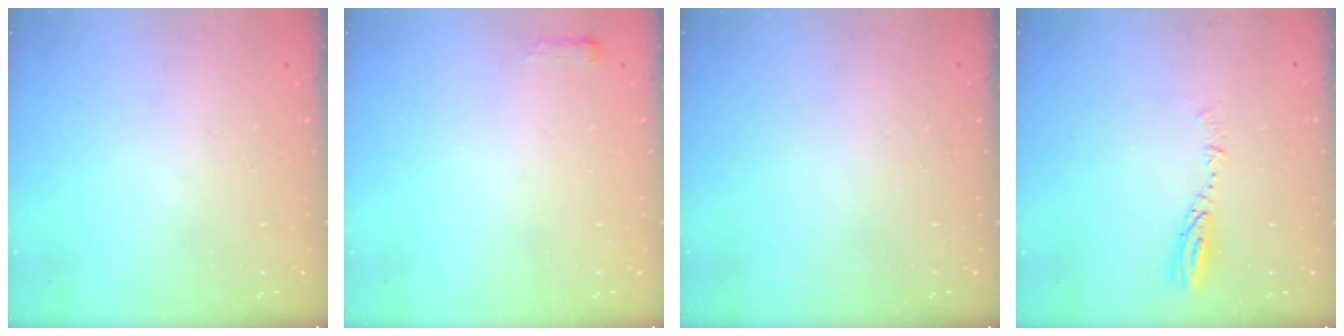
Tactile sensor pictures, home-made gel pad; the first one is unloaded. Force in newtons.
{"total": 2.4, "press": 2.4, "slide": 0.4}
{"total": 0.0}
{"total": 4.0, "press": 3.9, "slide": 0.2}